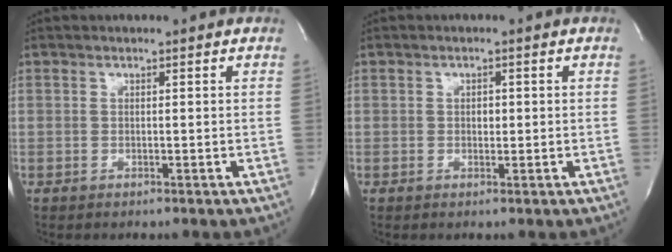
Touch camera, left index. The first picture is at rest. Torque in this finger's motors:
{"motor_torque": [0.07, -0.04, 0.00, 0.00]}